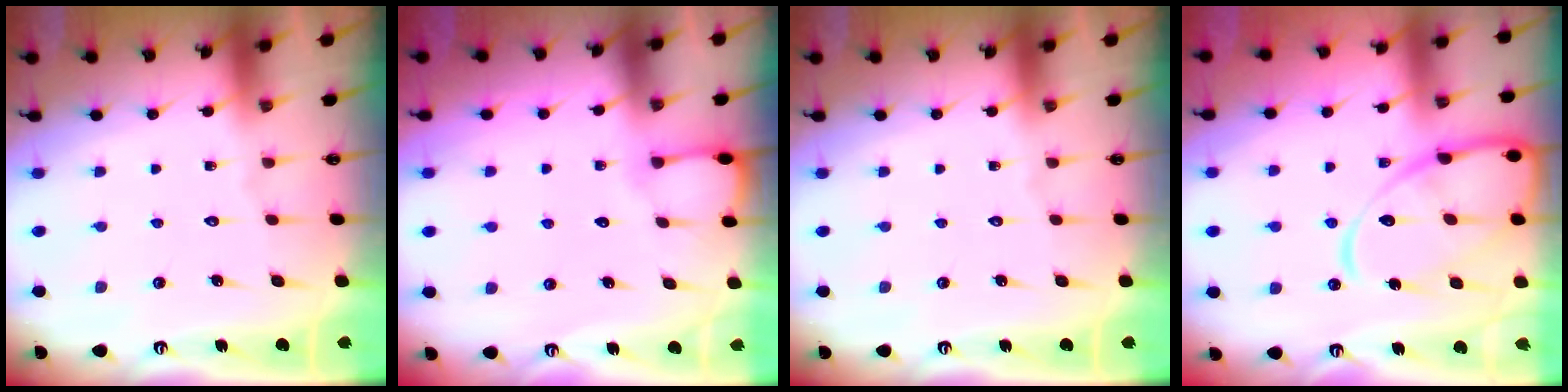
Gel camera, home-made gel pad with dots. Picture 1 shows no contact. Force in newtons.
{"total": 2.4, "press": 2.4, "slide": 0.3}
{"total": 0.0}
{"total": 15.9, "press": 15.9, "slide": 1.5}